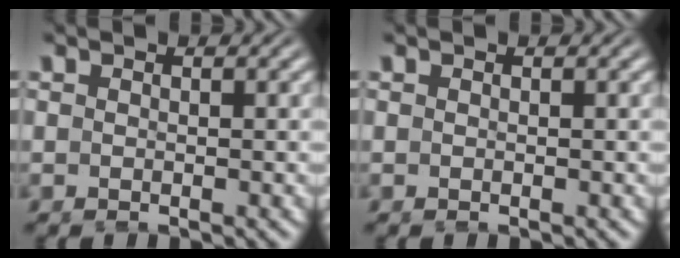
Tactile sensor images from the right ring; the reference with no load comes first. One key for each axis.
{"total": 0.0}